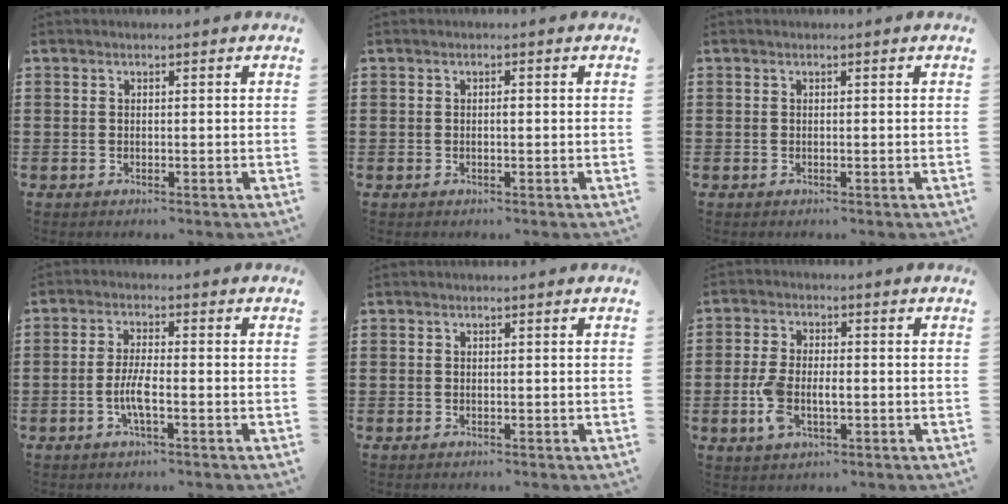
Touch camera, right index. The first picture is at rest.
{"total": 0.6, "force": [0.0, 0.2, 0.6], "torque": [-0.013, -0.004, 0.000]}
{"total": 0.0}
{"total": 4.2, "force": [-1.5, 0.7, 3.8], "torque": [-0.088, -0.006, -0.034]}
{"total": 0.0}
{"total": 5.5, "force": [-1.2, 2.8, 4.6], "torque": [-0.109, -0.004, -0.027]}